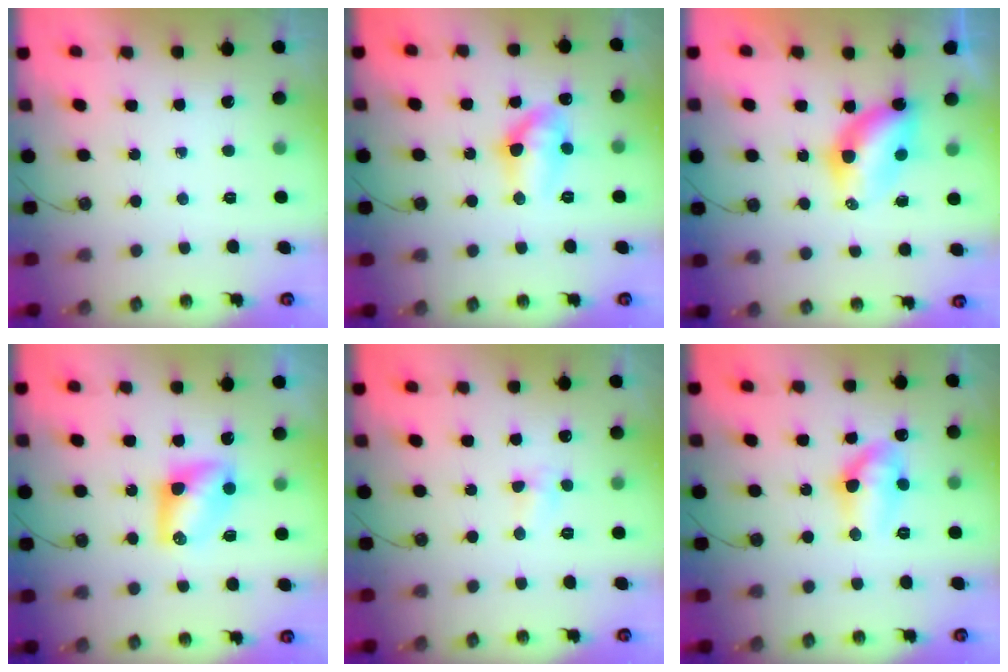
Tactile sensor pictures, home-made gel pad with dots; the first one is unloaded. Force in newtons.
{"total": 10.8, "press": 10.7, "slide": 1.1}
{"total": 6.1, "press": 6.1, "slide": 0.3}
{"total": 7.9, "press": 7.9, "slide": 0.7}
{"total": 3.9, "press": 3.9, "slide": 0.5}
{"total": 10.8, "press": 10.7, "slide": 1.1}